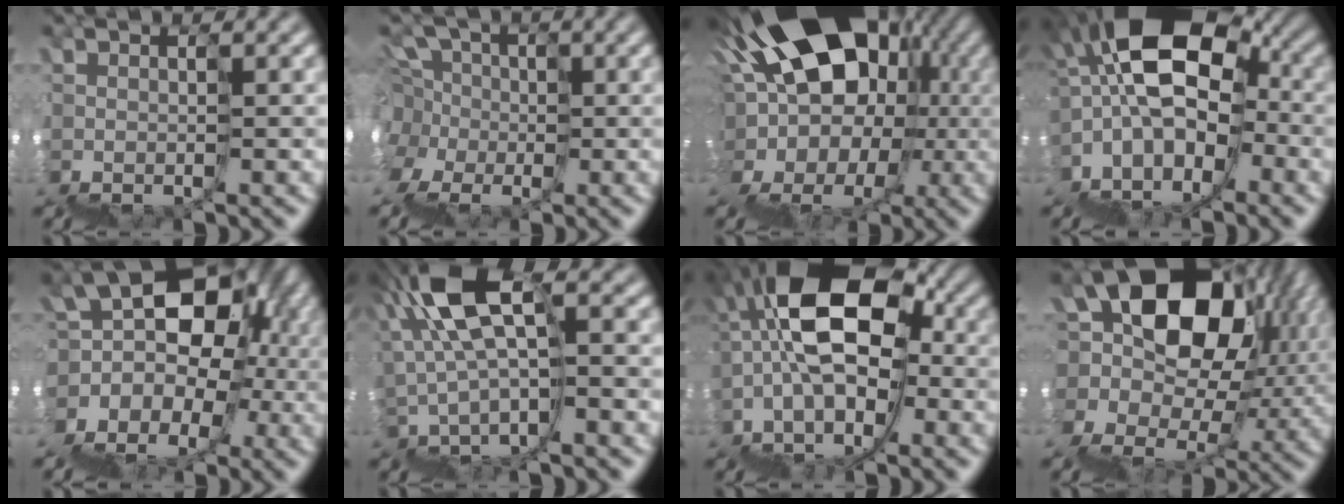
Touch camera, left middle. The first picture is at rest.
{"total": 3.6, "force": [-1.1, 3.4, -0.1], "torque": [0.013, 0.029, -0.031]}
{"total": 12.3, "force": [3.1, 8.8, 8.1], "torque": [-0.076, 0.049, 0.051]}
{"total": 8.2, "force": [-0.9, 5.5, 5.9], "torque": [-0.072, 0.030, -0.021]}
{"total": 10.4, "force": [1.5, 8.6, 5.7], "torque": [-0.067, 0.029, 0.024]}
{"total": 5.9, "force": [3.2, 2.5, 4.3], "torque": [-0.092, 0.032, 0.043]}
{"total": 8.3, "force": [0.6, 5.3, 6.4], "torque": [-0.088, 0.041, -0.007]}
{"total": 14.2, "force": [6.4, 10.0, 7.8], "torque": [-0.128, 0.040, 0.112]}